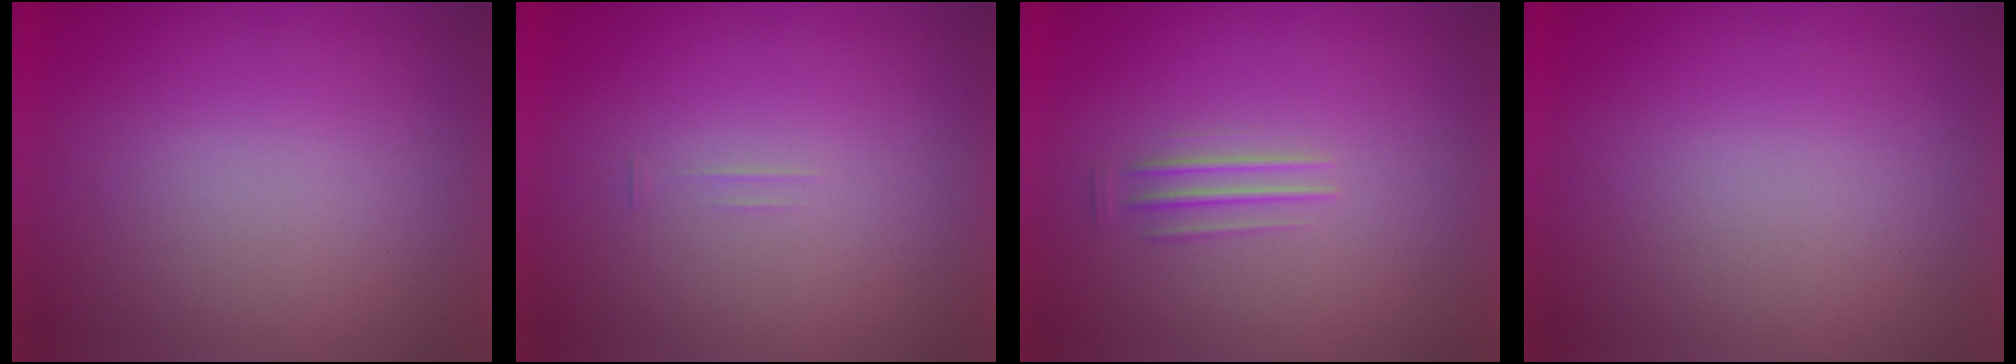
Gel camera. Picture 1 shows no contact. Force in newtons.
{"total": 1.8}
{"total": 1.6}
{"total": 0.0}